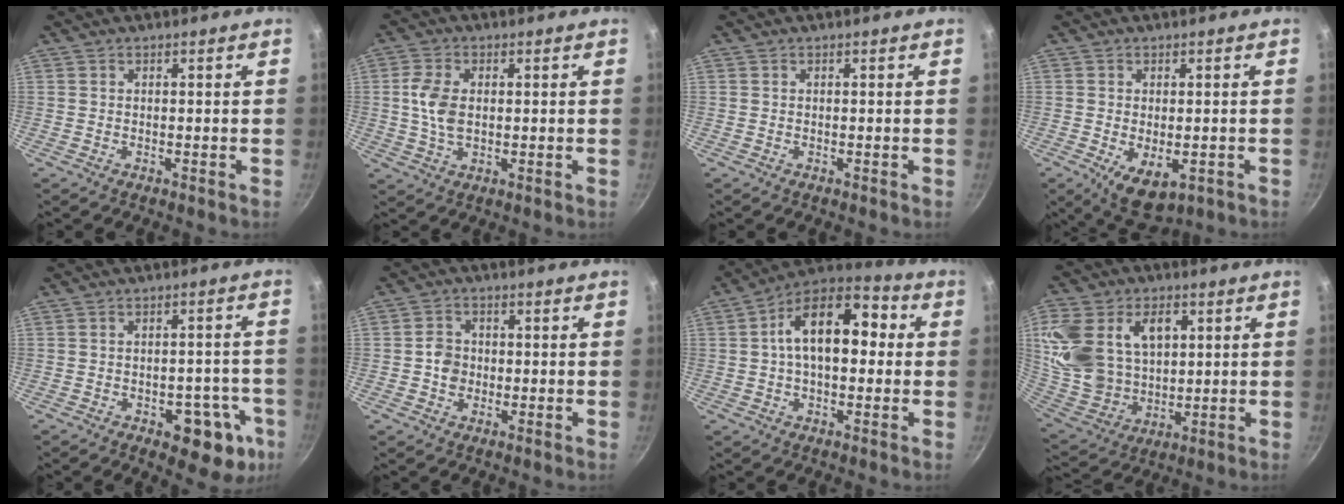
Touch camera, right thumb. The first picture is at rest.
{"total": 6.7, "force": [0.6, 4.0, 5.4], "torque": [-0.113, 0.002, 0.012]}
{"total": 0.0}
{"total": 8.0, "force": [-2.8, 4.4, 6.1], "torque": [-0.089, -0.006, -0.031]}
{"total": 11.3, "force": [-5.2, 5.3, 8.5], "torque": [-0.073, 0.035, -0.060]}
{"total": 5.4, "force": [-0.4, 4.6, 2.7], "torque": [-0.024, 0.009, -0.013]}
{"total": 15.9, "force": [2.0, 8.9, 13.0], "torque": [-0.191, 0.040, 0.021]}
{"total": 22.2, "force": [5.4, 15.5, 15.1], "torque": [-0.303, 0.005, 0.114]}